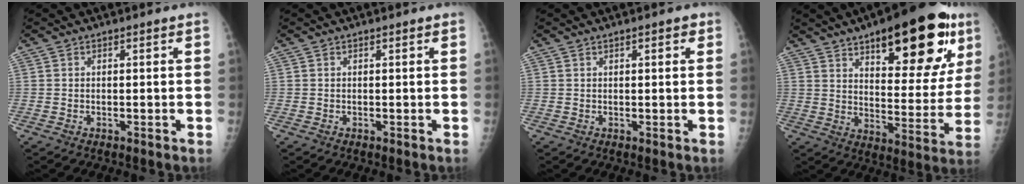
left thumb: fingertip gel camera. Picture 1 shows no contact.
{"total": 0.0}
{"total": 1.7, "force": [0.9, 0.6, 1.4], "torque": [-0.014, 0.000, 0.010]}
{"total": 25.9, "force": [13.6, 9.9, 19.7], "torque": [-0.231, -0.033, 0.195]}